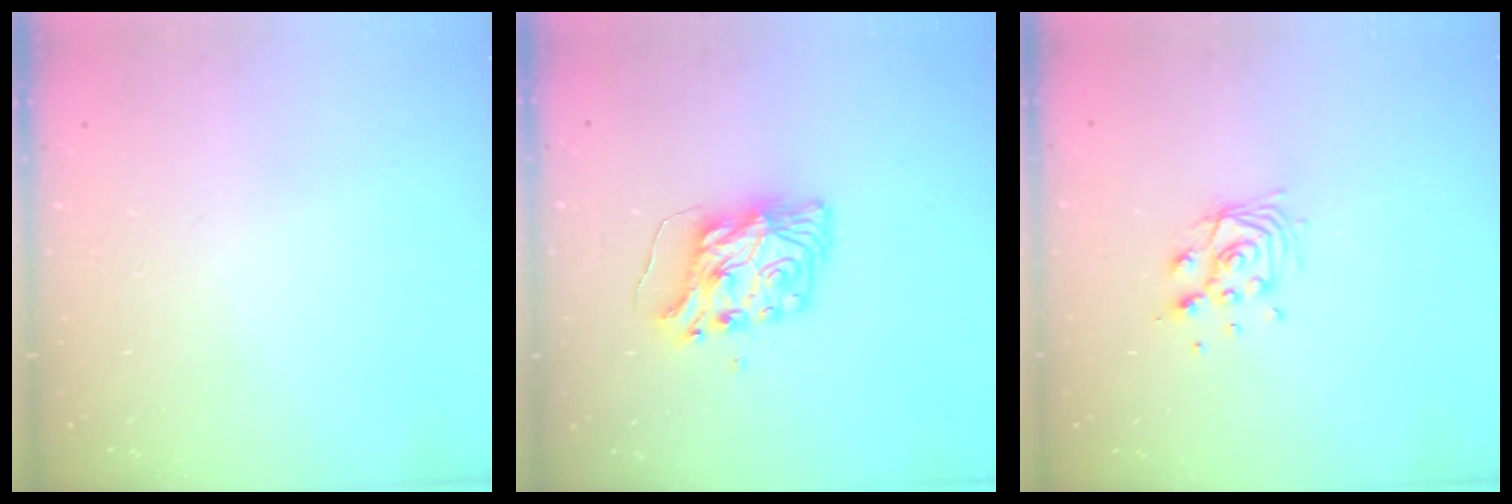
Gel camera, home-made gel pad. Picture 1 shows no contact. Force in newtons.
{"total": 9.2, "press": 9.1, "slide": 1.3}
{"total": 8.9, "press": 8.9, "slide": 1.0}